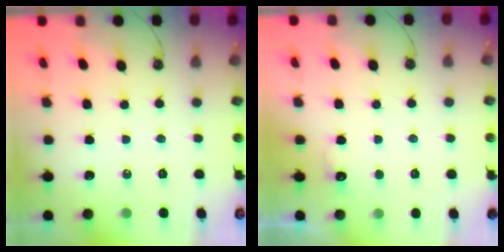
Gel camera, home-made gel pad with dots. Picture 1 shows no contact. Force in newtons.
{"total": 4.3, "press": 4.1, "slide": 1.2}